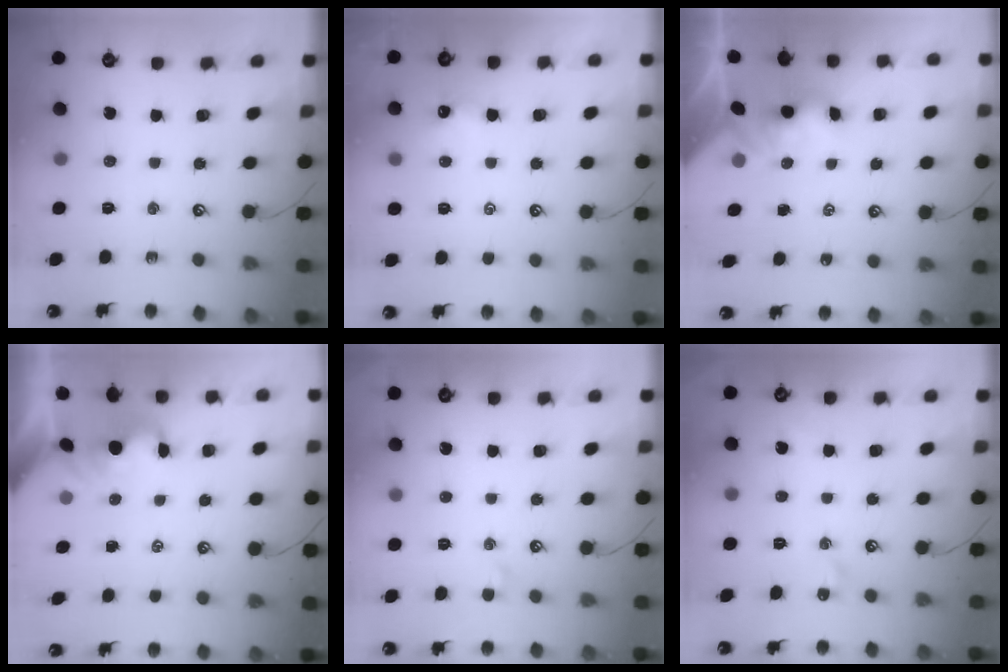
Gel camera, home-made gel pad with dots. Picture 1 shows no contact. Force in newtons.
{"total": 0.0}
{"total": 3.7, "press": 3.6, "slide": 0.4}
{"total": 1.1, "press": 1.1, "slide": 0.2}
{"total": 0.5, "press": 0.2, "slide": 0.5}
{"total": 2.3, "press": 2.3, "slide": 0.2}